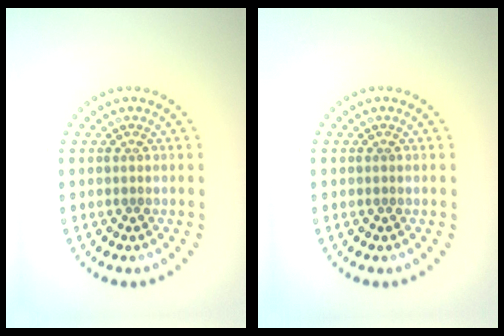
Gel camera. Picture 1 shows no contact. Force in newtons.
{"total": 0.0}